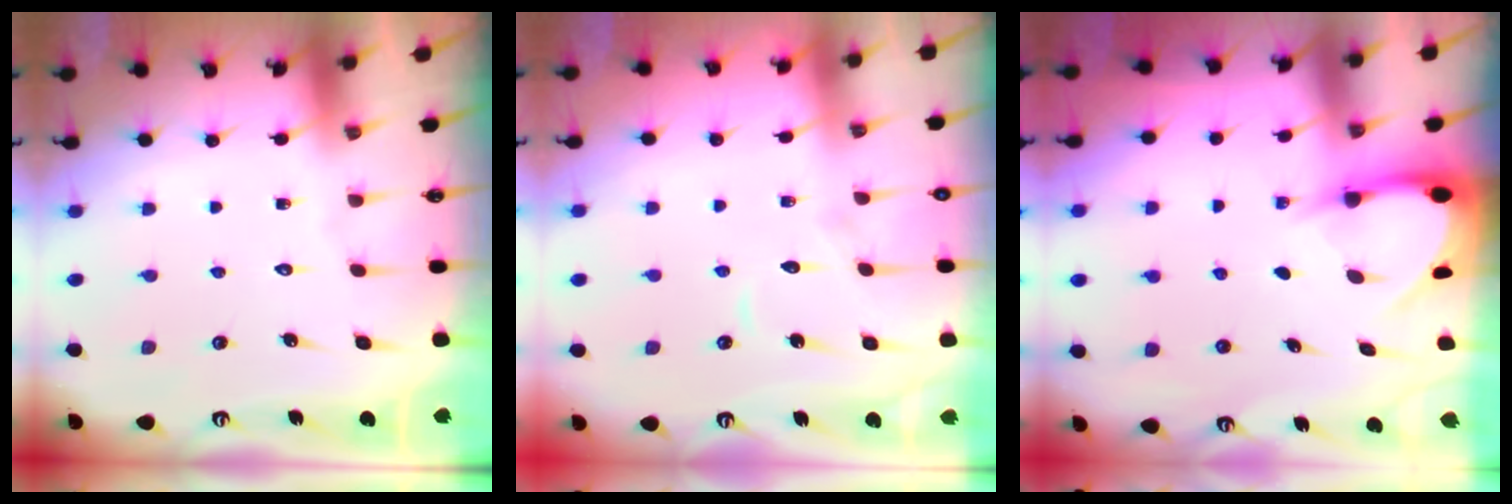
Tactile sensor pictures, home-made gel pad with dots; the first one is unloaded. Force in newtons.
{"total": 6.1, "press": 6.0, "slide": 0.7}
{"total": 3.1, "press": 3.1, "slide": 0.2}